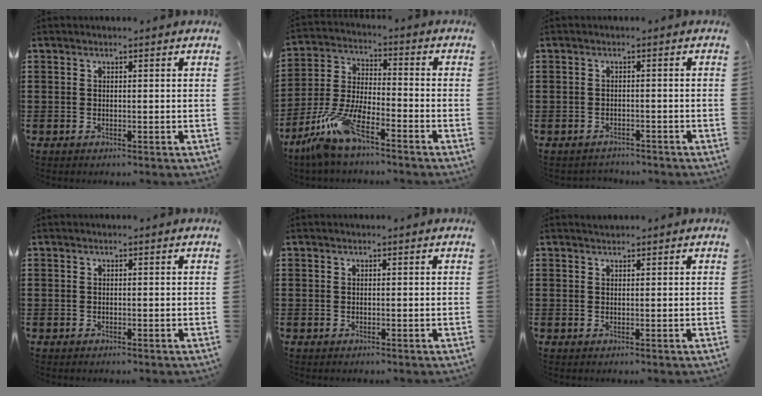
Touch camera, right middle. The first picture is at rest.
{"total": 9.7, "force": [-7.4, 1.4, 6.1], "torque": [-0.147, -0.006, -0.150]}
{"total": 0.7, "force": [-0.7, -0.1, 0.0], "torque": [0.002, 0.000, -0.015]}
{"total": 0.0}
{"total": 0.0}
{"total": 0.7, "force": [0.7, 0.0, -0.2], "torque": [0.000, -0.002, 0.014]}